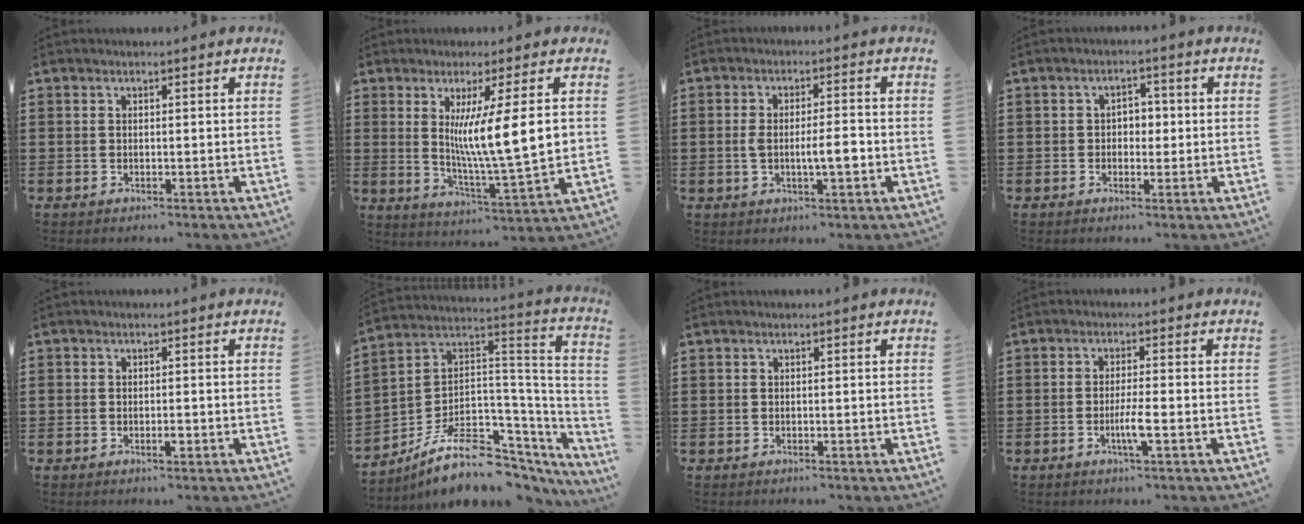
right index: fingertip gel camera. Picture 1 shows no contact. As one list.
[{"total": 10.8, "force": [2.4, 0.7, 10.5], "torque": [-0.197, -0.013, 0.036]}, {"total": 5.6, "force": [-0.9, 1.5, 5.3], "torque": [-0.100, 0.003, -0.020]}, {"total": 2.1, "force": [-0.4, 1.5, 1.4], "torque": [-0.029, 0.008, -0.011]}, {"total": 1.4, "force": [-0.6, 0.7, 1.0], "torque": [-0.020, -0.001, -0.010]}, {"total": 11.5, "force": [-6.4, 6.4, 7.1], "torque": [-0.150, 0.008, -0.111]}, {"total": 0.0}, {"total": 3.8, "force": [-1.4, 0.1, 3.5], "torque": [-0.067, -0.007, -0.028]}]